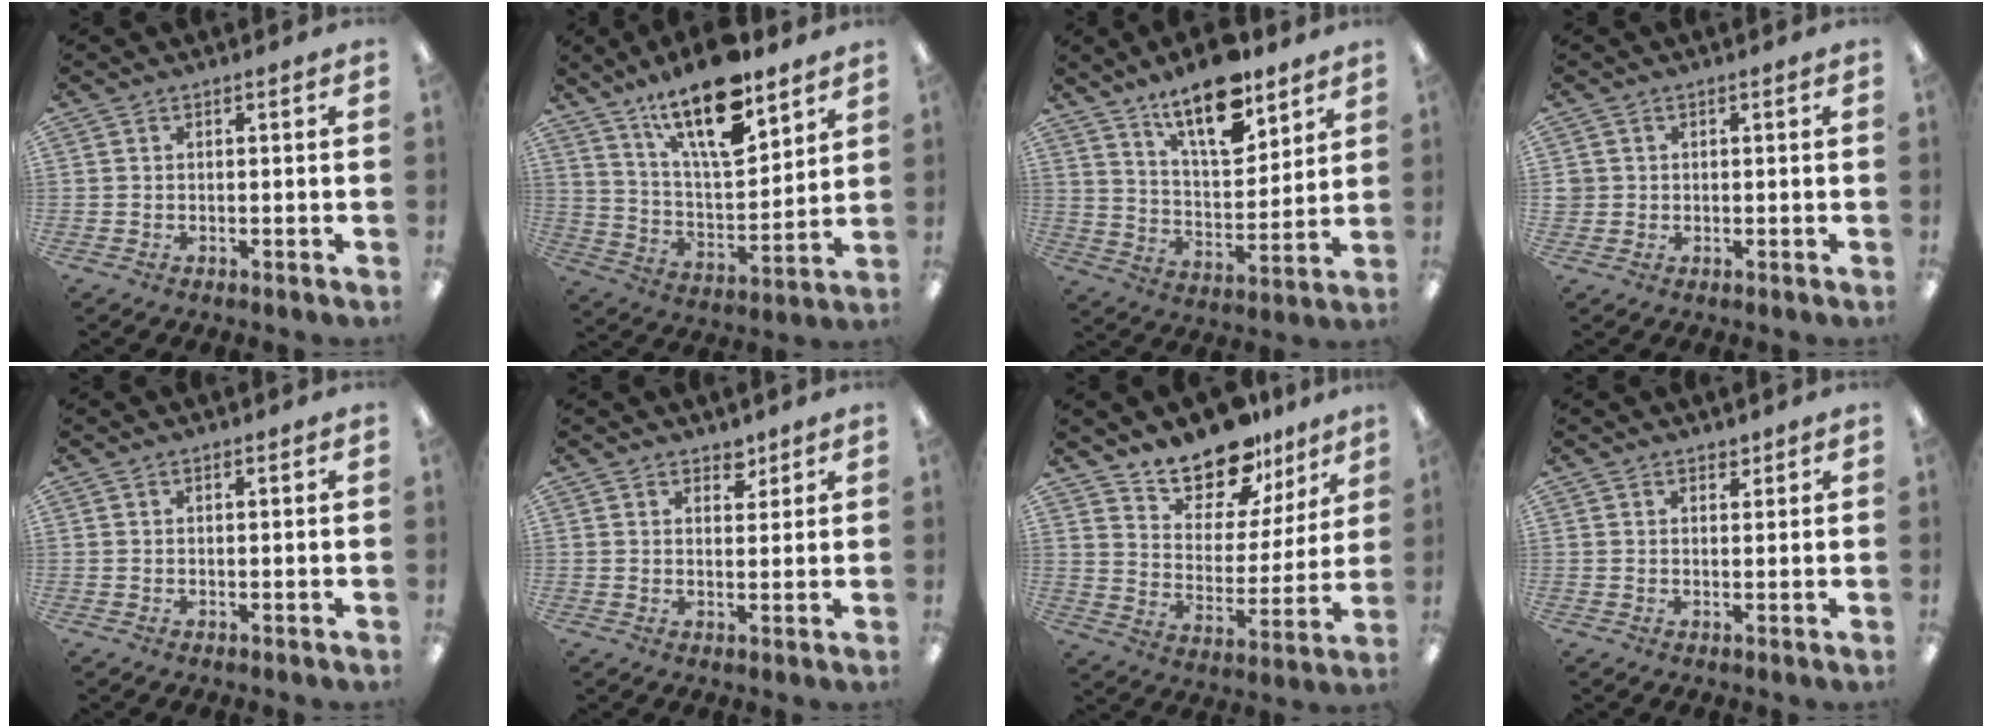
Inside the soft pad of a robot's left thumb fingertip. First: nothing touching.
{"total": 19.5, "force": [13.4, 6.7, 12.5], "torque": [-0.211, -0.075, 0.223]}
{"total": 16.4, "force": [11.8, 6.4, 9.4], "torque": [-0.147, -0.072, 0.201]}
{"total": 1.7, "force": [0.3, 1.7, 0.2], "torque": [-0.006, 0.002, 0.005]}
{"total": 0.6, "force": [0.5, 0.2, 0.3], "torque": [-0.007, 0.001, 0.009]}
{"total": 3.6, "force": [2.9, 1.9, 0.9], "torque": [0.001, -0.017, 0.048]}
{"total": 15.6, "force": [13.5, 6.3, 4.6], "torque": [-0.079, -0.109, 0.244]}
{"total": 1.9, "force": [1.6, 0.9, 0.5], "torque": [0.004, -0.008, 0.028]}